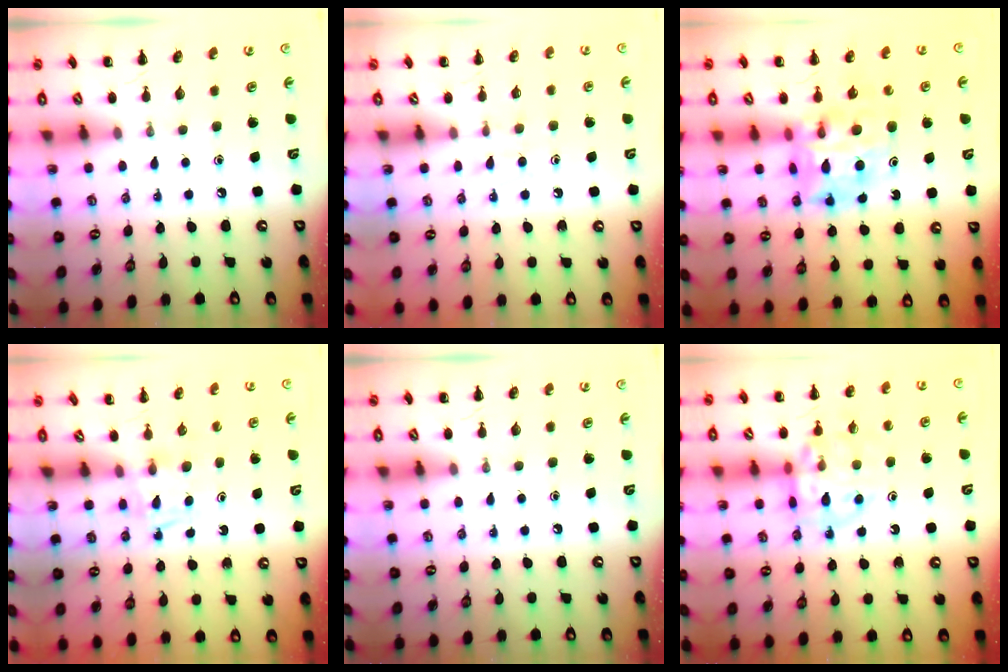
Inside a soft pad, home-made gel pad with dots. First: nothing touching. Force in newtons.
{"total": 3.5, "press": 3.1, "slide": 1.6}
{"total": 12.3, "press": 11.8, "slide": 3.7}
{"total": 2.7, "press": 2.4, "slide": 1.1}
{"total": 0.0}
{"total": 13.3, "press": 13.2, "slide": 2.2}